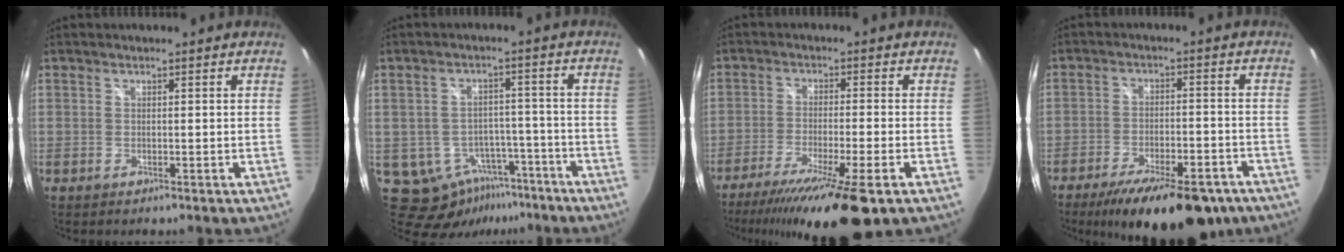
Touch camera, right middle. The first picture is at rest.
{"total": 11.1, "force": [-6.3, 8.1, 4.2], "torque": [-0.090, 0.015, -0.061]}
{"total": 16.9, "force": [-12.1, 1.3, 11.7], "torque": [-0.217, -0.047, -0.194]}
{"total": 19.6, "force": [-14.2, 7.0, 11.5], "torque": [-0.201, -0.032, -0.197]}